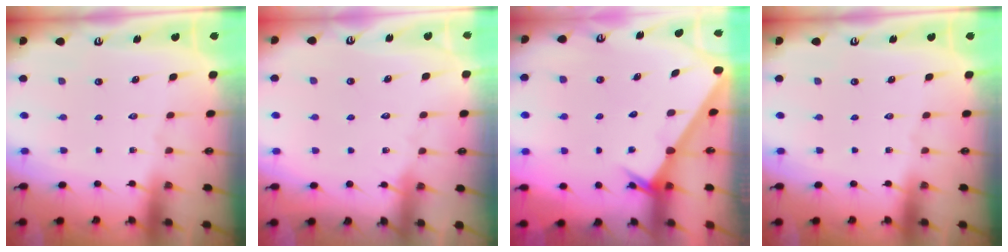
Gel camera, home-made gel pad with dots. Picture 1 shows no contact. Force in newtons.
{"total": 5.2, "press": 5.2, "slide": 0.6}
{"total": 2.7, "press": 2.7, "slide": 0.3}
{"total": 0.0}